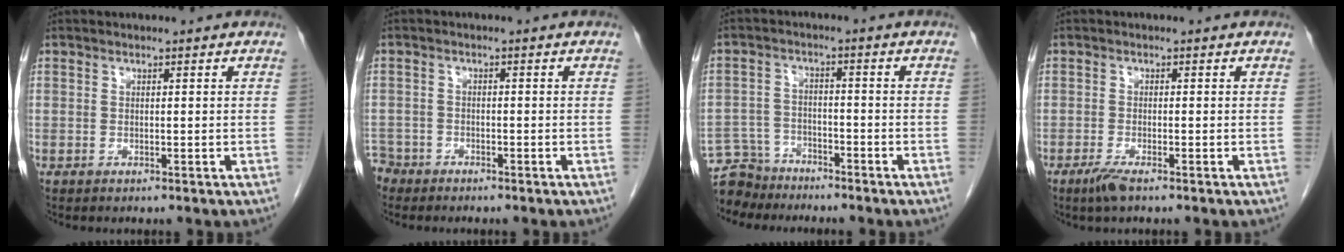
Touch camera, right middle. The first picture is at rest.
{"total": 3.4, "force": [-2.9, 1.6, -0.3], "torque": [0.002, 0.001, -0.061]}
{"total": 6.6, "force": [-6.1, 2.6, -0.5], "torque": [0.008, 0.002, -0.115]}
{"total": 2.3, "force": [-1.6, 0.2, 1.7], "torque": [-0.035, -0.006, -0.029]}